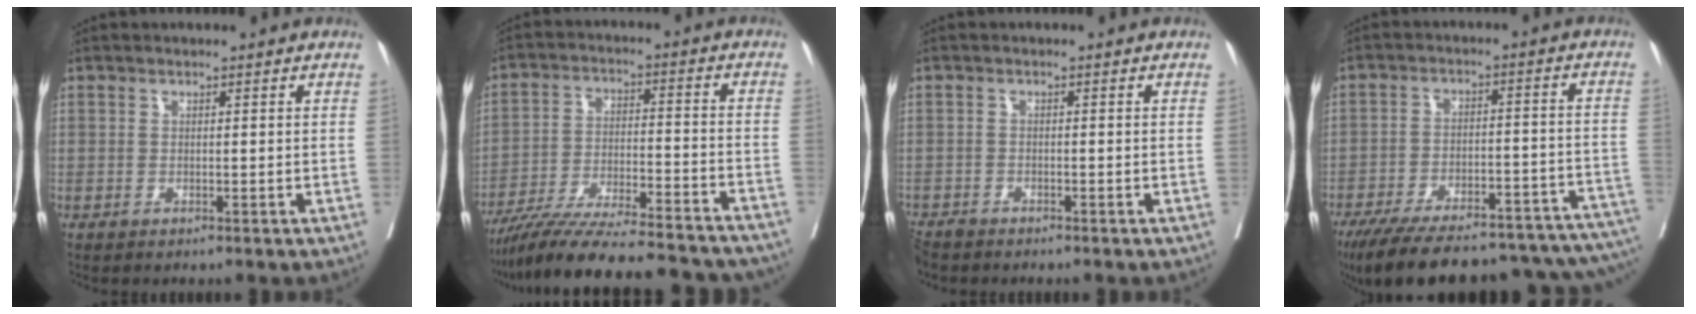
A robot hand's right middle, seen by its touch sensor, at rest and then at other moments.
{"total": 25.2, "force": [-22.4, 3.2, 11.0], "torque": [-0.147, -0.024, -0.329]}
{"total": 3.5, "force": [-3.3, 0.8, 0.7], "torque": [-0.012, -0.011, -0.062]}
{"total": 29.8, "force": [-24.5, 6.5, 15.7], "torque": [-0.192, -0.012, -0.322]}